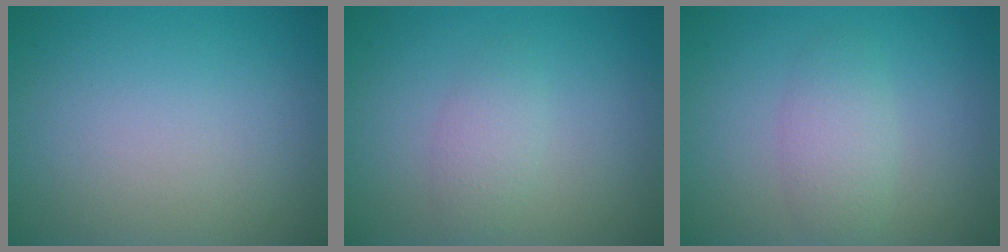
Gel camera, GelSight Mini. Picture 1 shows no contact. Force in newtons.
{"total": 2.3, "press": 2.3, "slide": 0.0}
{"total": 2.4, "press": 2.4, "slide": 0.1}